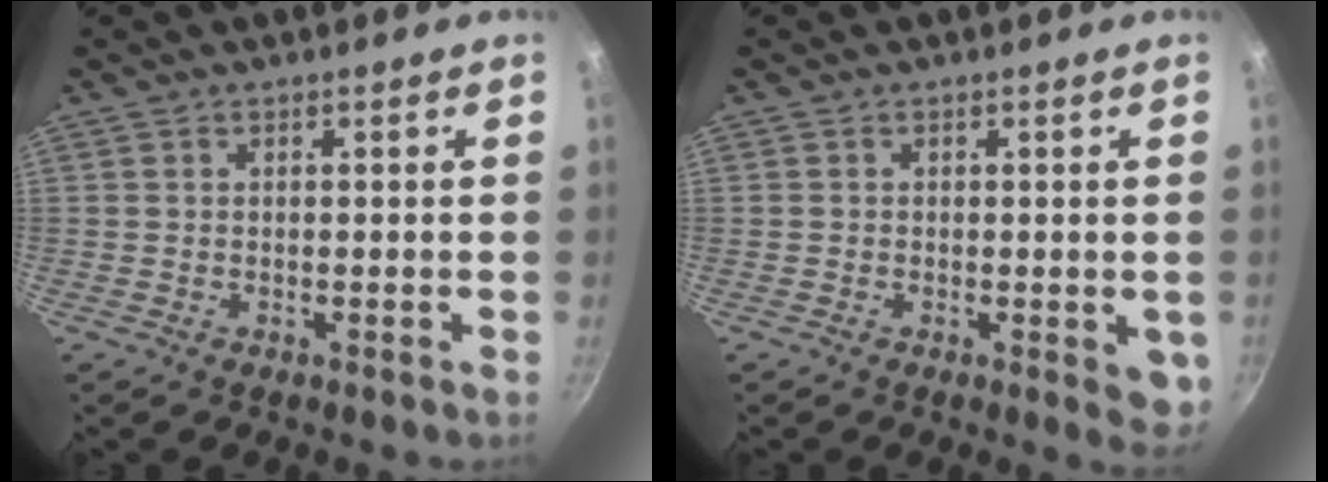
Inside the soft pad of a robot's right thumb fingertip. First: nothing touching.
{"total": 4.1, "force": [-0.8, 2.1, 3.5], "torque": [-0.033, -0.004, -0.010]}